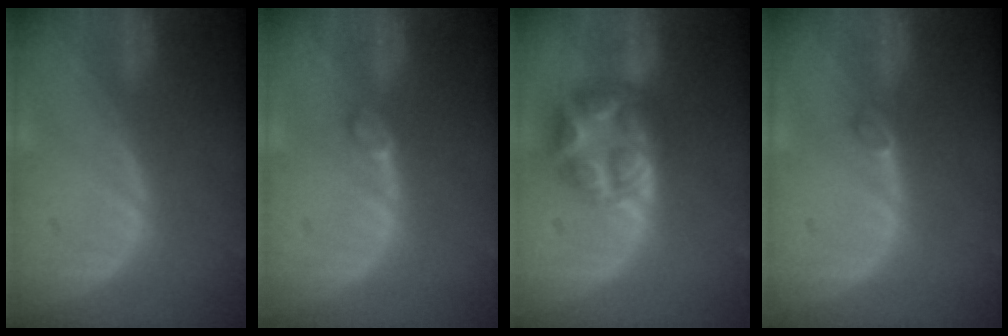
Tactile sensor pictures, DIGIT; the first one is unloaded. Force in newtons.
{"total": 2.0, "press": 1.9, "slide": 0.2}
{"total": 7.9, "press": 7.9, "slide": 0.5}
{"total": 1.4, "press": 1.3, "slide": 0.3}